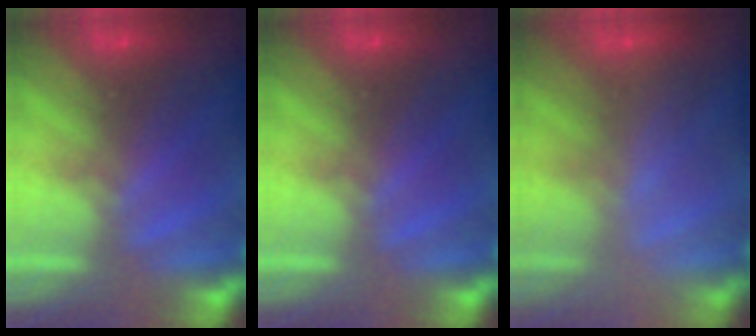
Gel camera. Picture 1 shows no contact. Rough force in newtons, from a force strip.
{"total": 0.0}
{"total": 2.2}